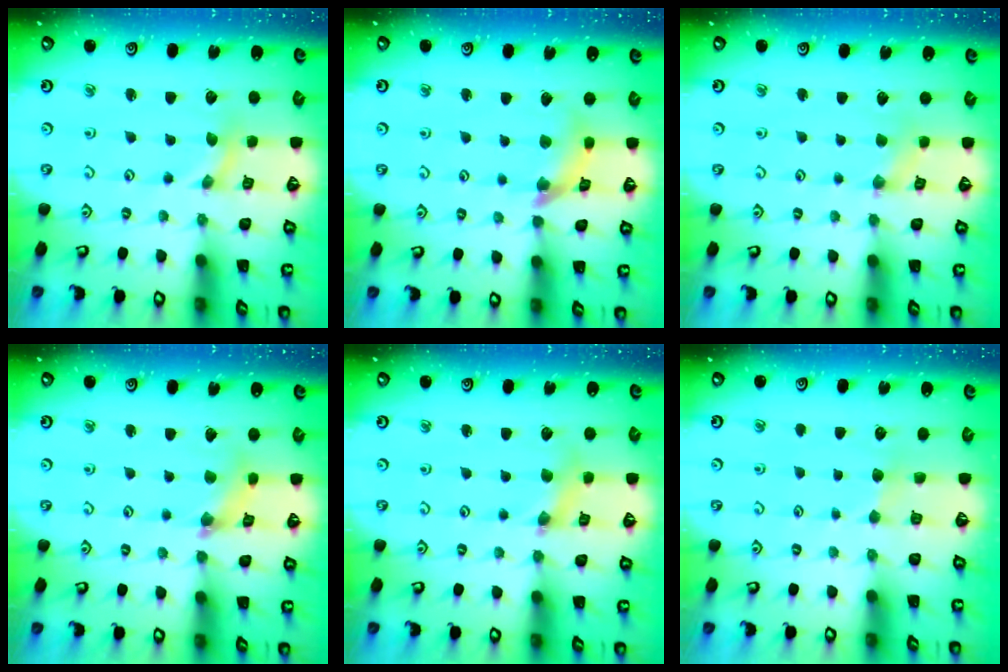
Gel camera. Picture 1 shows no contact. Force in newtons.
{"total": 9.4, "press": 9.3, "slide": 1.2}
{"total": 2.0, "press": 2.0, "slide": 0.3}
{"total": 3.2, "press": 3.2, "slide": 0.4}
{"total": 3.8, "press": 3.7, "slide": 0.6}
{"total": 2.2, "press": 2.2, "slide": 0.3}